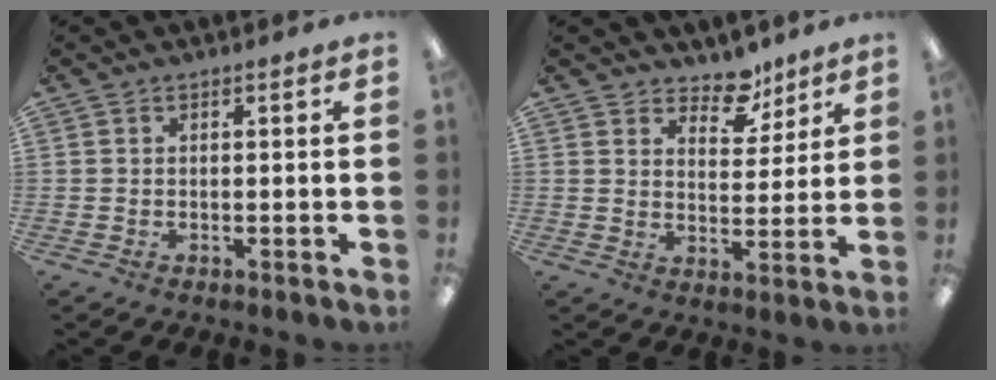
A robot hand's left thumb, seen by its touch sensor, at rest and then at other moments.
{"total": 8.3, "force": [6.5, 4.4, 2.8], "torque": [-0.029, -0.041, 0.114]}